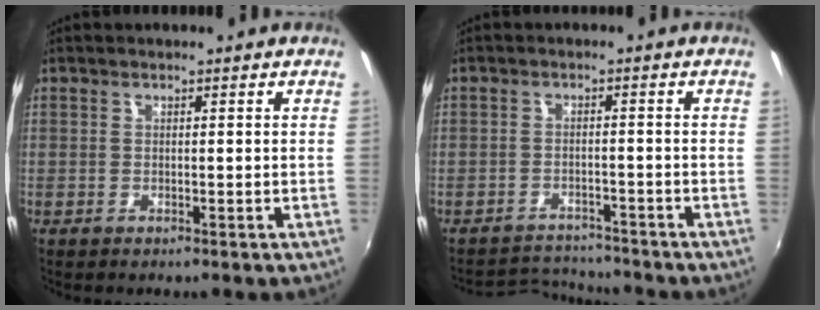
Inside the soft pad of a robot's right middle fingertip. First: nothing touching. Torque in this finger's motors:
{"motor_torque": [-1.66, -0.08, -0.81, -0.21]}